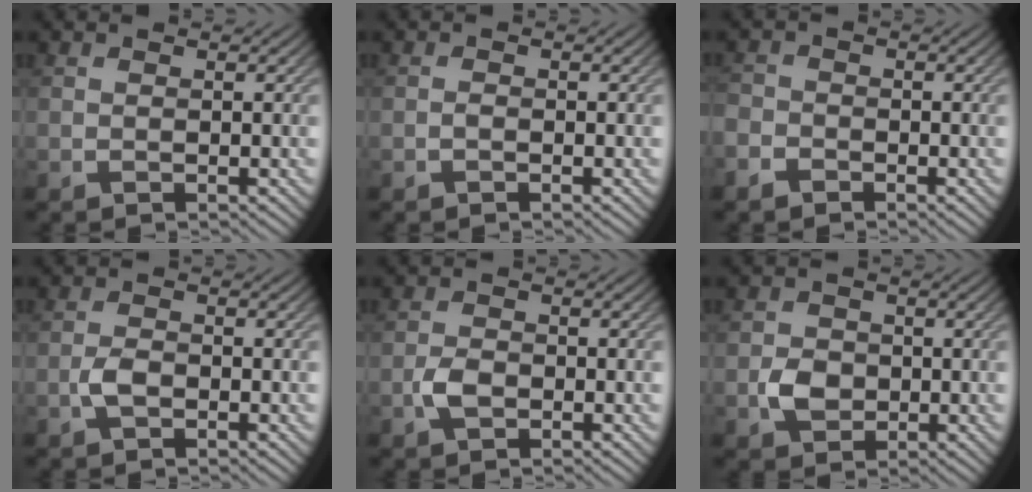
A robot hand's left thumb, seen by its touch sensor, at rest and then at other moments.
{"total": 0.6, "force": [-0.4, 0.3, 0.5], "torque": [-0.009, 0.001, -0.007]}
{"total": 2.7, "force": [-2.0, 1.7, 0.8], "torque": [-0.021, -0.003, -0.050]}
{"total": 2.2, "force": [-1.0, 1.1, 1.6], "torque": [-0.033, 0.001, -0.022]}
{"total": 2.5, "force": [-1.1, 1.5, 1.7], "torque": [-0.037, 0.000, -0.024]}
{"total": 3.2, "force": [-0.7, 2.7, 1.5], "torque": [-0.032, -0.005, -0.017]}